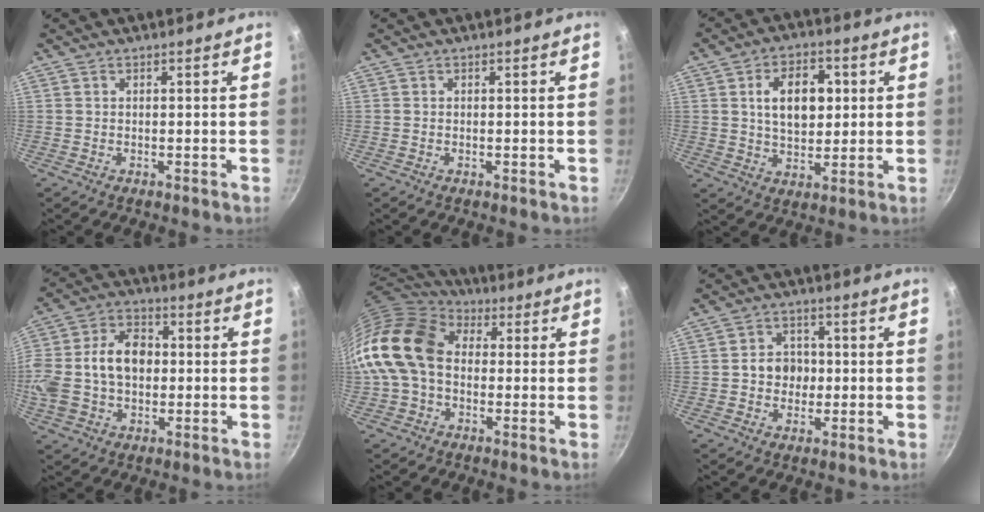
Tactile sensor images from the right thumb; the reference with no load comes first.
{"total": 0.0}
{"total": 11.3, "force": [2.2, 7.3, 8.4], "torque": [-0.108, -0.001, 0.036]}
{"total": 17.5, "force": [0.0, 12.4, 12.3], "torque": [-0.238, 0.035, -0.006]}
{"total": 17.9, "force": [0.5, 13.2, 12.1], "torque": [-0.222, 0.036, -0.007]}
{"total": 6.3, "force": [-0.3, 5.3, 3.2], "torque": [-0.022, 0.006, -0.011]}